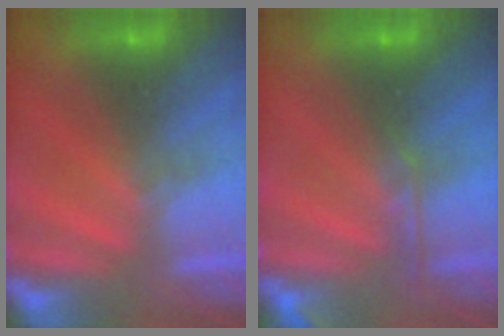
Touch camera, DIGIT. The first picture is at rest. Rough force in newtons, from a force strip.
{"total": 2.8}